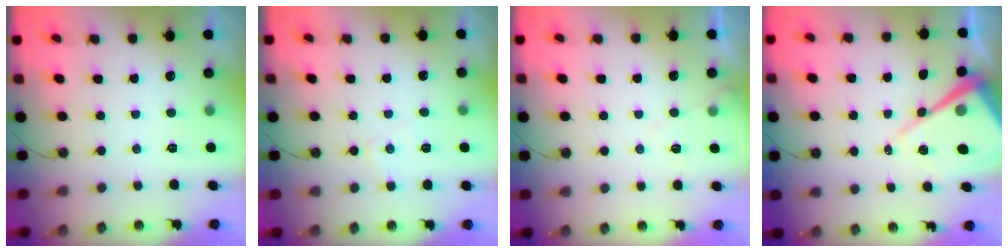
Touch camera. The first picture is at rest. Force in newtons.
{"total": 5.1, "press": 5.0, "slide": 0.7}
{"total": 4.5, "press": 4.4, "slide": 0.7}
{"total": 13.1, "press": 13.1, "slide": 1.1}